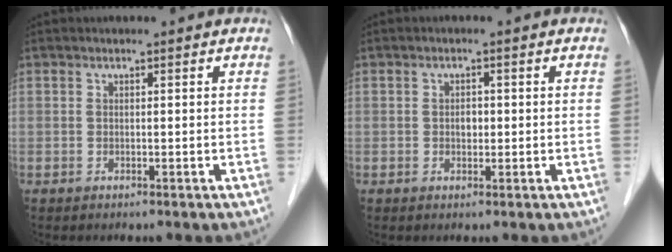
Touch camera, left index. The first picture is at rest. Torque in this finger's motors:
{"motor_torque": [0.08, 0.03, 0.00, 0.00]}